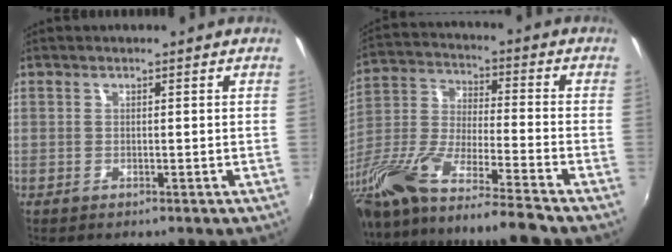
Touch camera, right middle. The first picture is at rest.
{"total": 20.7, "force": [-16.1, 0.5, 13.0], "torque": [-0.232, -0.056, -0.295]}